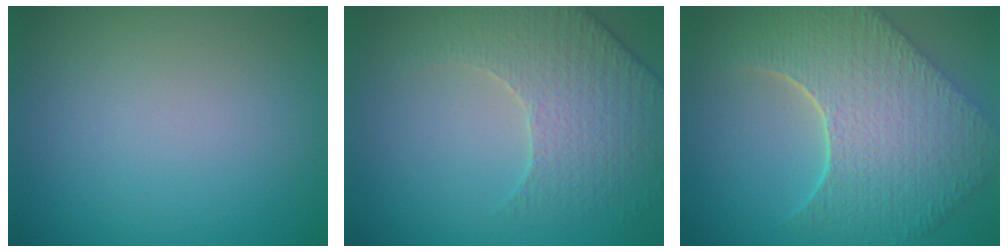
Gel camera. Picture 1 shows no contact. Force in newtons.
{"total": 4.3, "press": 4.2, "slide": 0.9}
{"total": 9.6, "press": 7.0, "slide": 6.7}